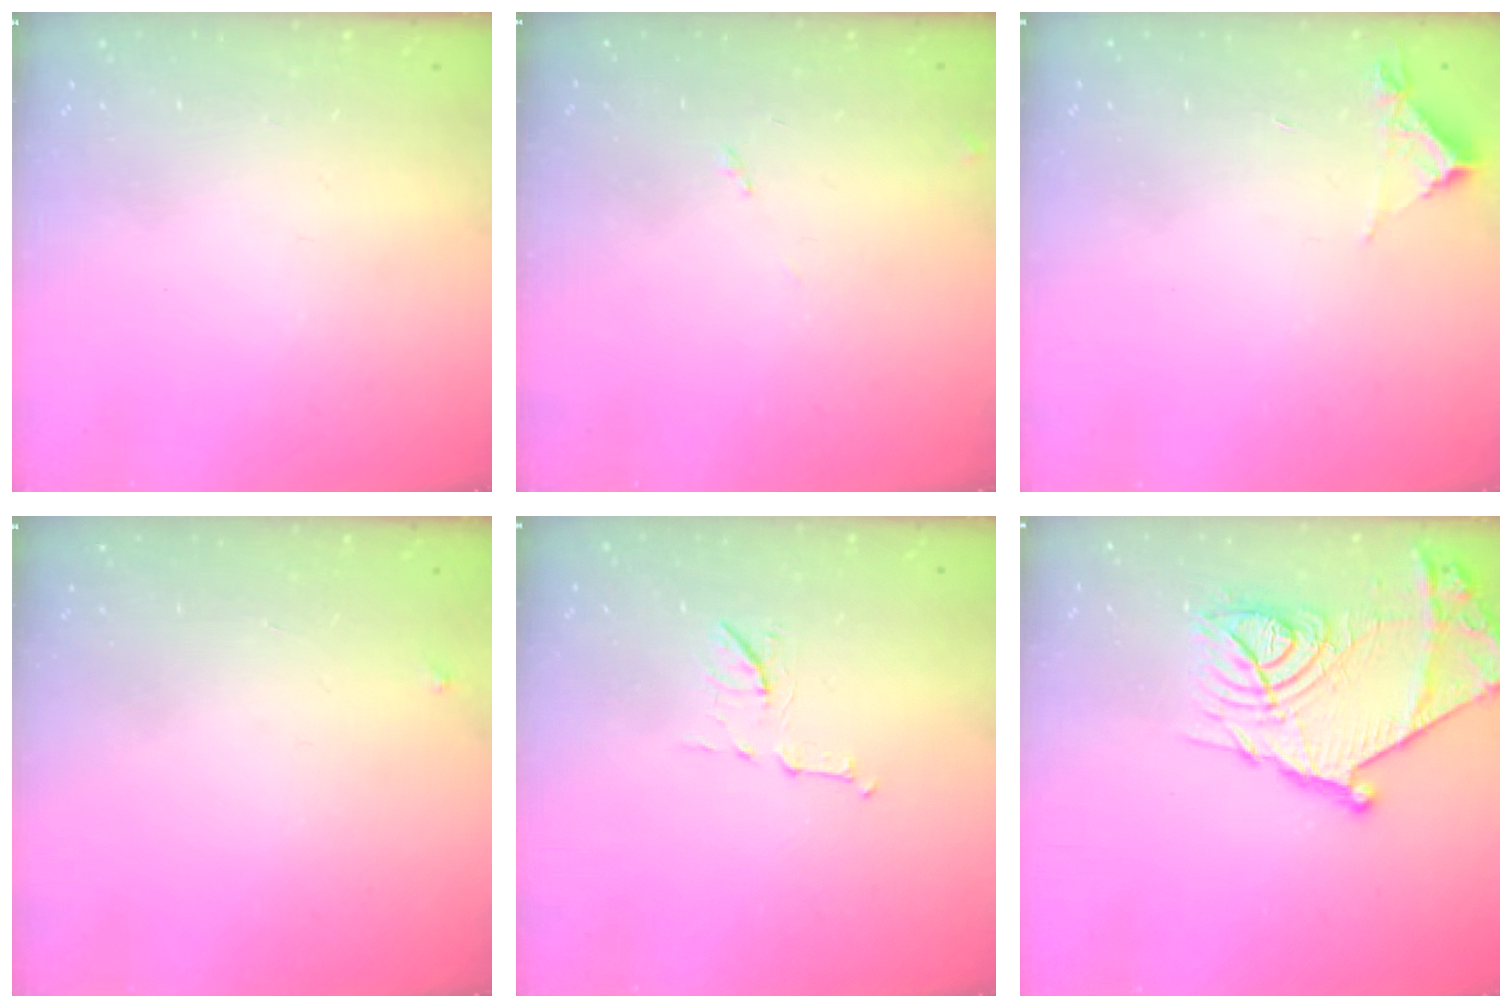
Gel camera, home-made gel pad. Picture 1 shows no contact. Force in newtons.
{"total": 7.6, "press": 7.5, "slide": 0.7}
{"total": 4.4, "press": 4.4, "slide": 0.4}
{"total": 2.5, "press": 2.4, "slide": 0.4}
{"total": 7.2, "press": 7.0, "slide": 1.5}
{"total": 23.5, "press": 23.5, "slide": 1.5}